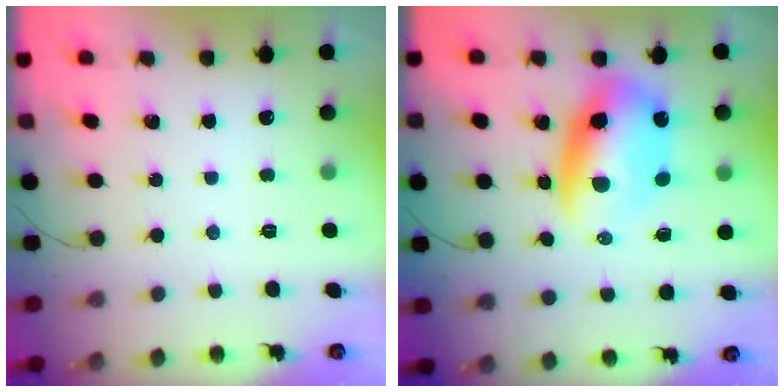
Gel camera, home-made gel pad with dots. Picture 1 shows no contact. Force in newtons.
{"total": 11.0, "press": 10.7, "slide": 2.7}